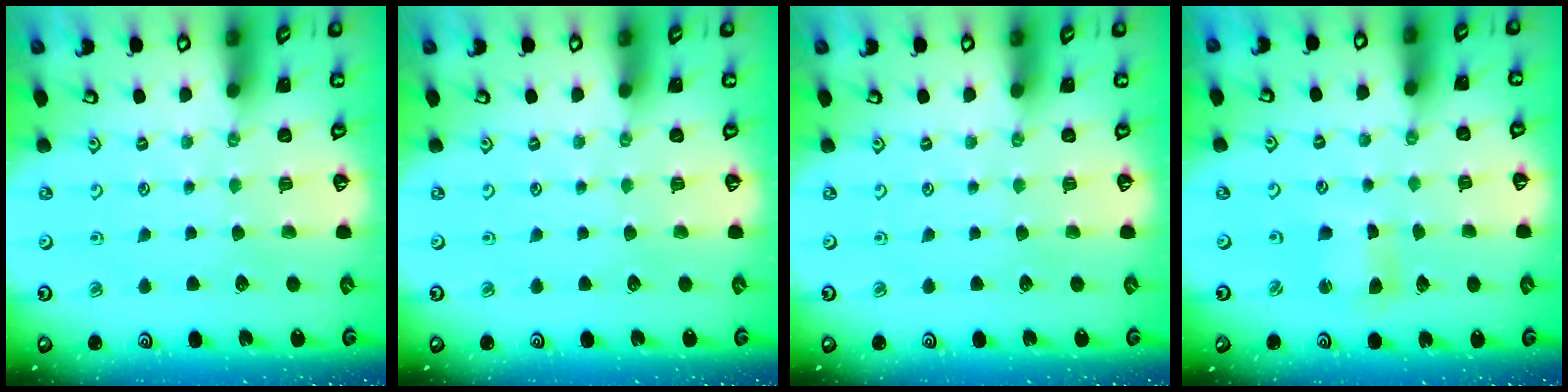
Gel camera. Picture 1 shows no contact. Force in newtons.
{"total": 0.0}
{"total": 0.0}
{"total": 3.5, "press": 3.5, "slide": 0.3}